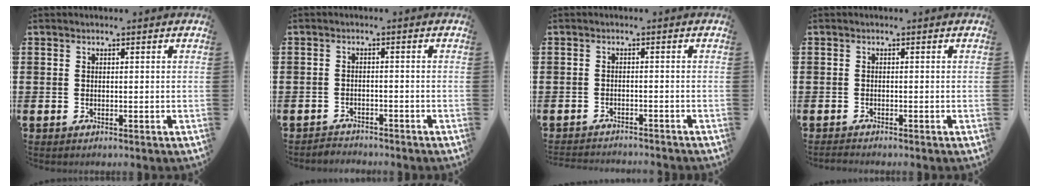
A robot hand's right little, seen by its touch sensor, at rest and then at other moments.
{"total": 1.6, "force": [-1.6, 0.1, -0.3], "torque": [0.001, 0.006, -0.036]}
{"total": 1.5, "force": [-1.5, -0.1, -0.1], "torque": [-0.002, 0.002, -0.030]}
{"total": 0.6, "force": [-0.6, 0.0, 0.1], "torque": [-0.002, -0.003, -0.012]}